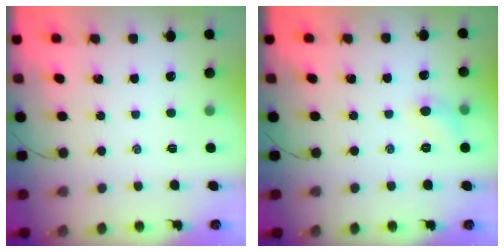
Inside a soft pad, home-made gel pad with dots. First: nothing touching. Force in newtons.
{"total": 5.5, "press": 5.2, "slide": 1.7}